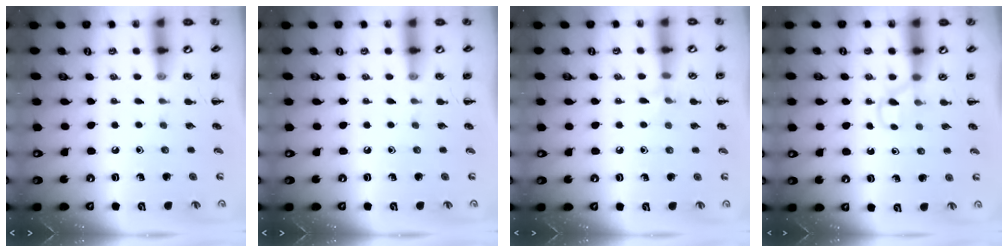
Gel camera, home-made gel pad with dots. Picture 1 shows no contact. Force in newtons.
{"total": 0.0}
{"total": 5.4, "press": 5.1, "slide": 1.8}
{"total": 3.7, "press": 3.4, "slide": 1.4}